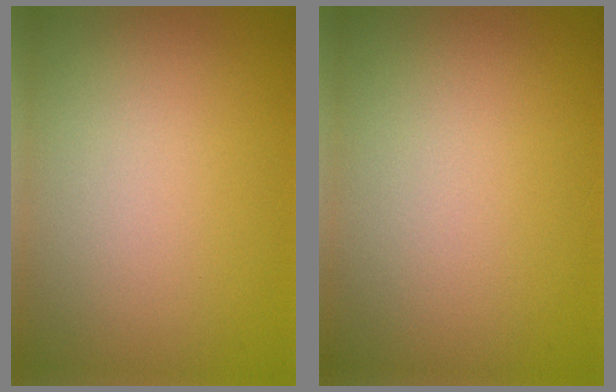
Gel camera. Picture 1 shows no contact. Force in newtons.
{"total": 0.0}